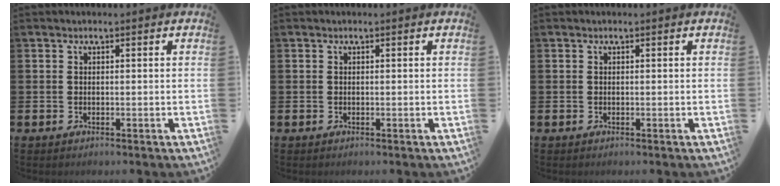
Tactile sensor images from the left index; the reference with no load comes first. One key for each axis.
{"total": 0.0}
{"total": 0.0}